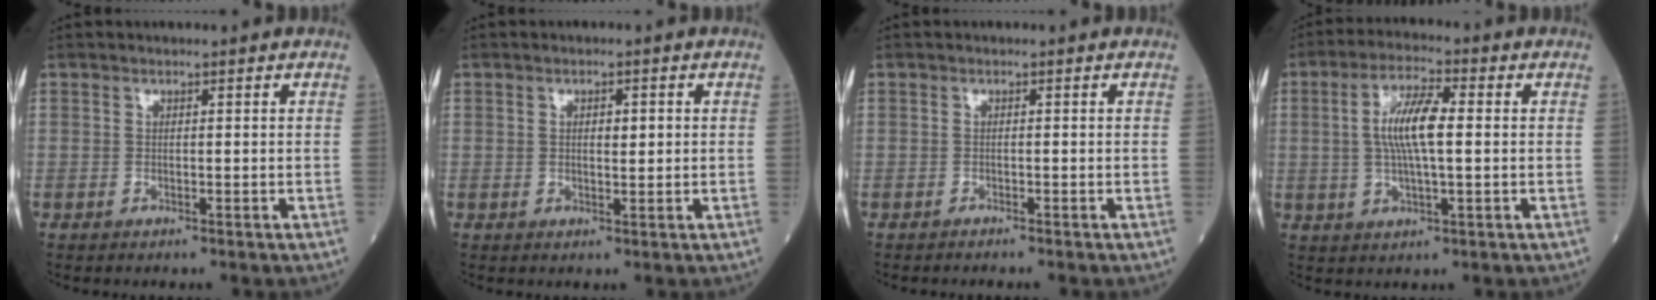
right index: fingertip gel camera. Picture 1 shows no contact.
{"total": 2.0, "force": [0.3, 0.8, 1.8], "torque": [-0.029, 0.002, 0.005]}
{"total": 1.1, "force": [-1.0, -0.1, 0.5], "torque": [-0.007, 0.001, -0.011]}
{"total": 8.2, "force": [0.8, 1.7, 8.0], "torque": [-0.159, 0.010, 0.013]}